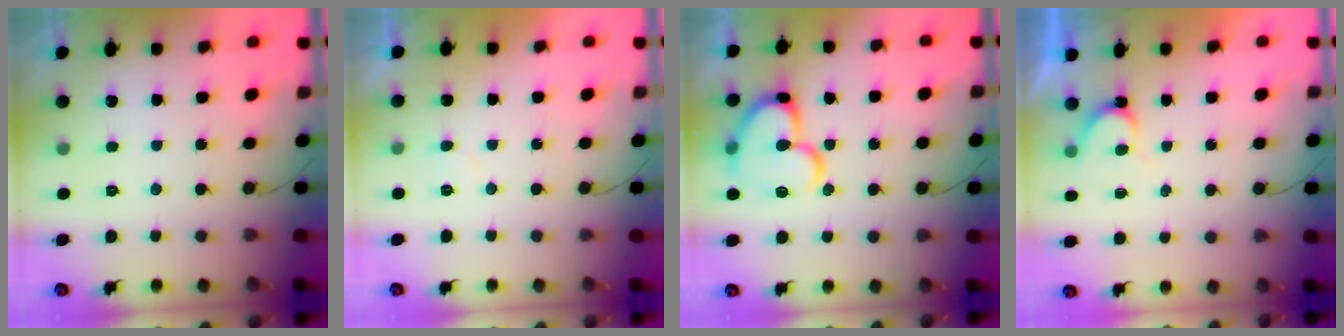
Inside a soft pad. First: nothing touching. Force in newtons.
{"total": 3.4, "press": 3.4, "slide": 0.3}
{"total": 18.2, "press": 18.1, "slide": 2.0}
{"total": 5.4, "press": 5.3, "slide": 0.4}